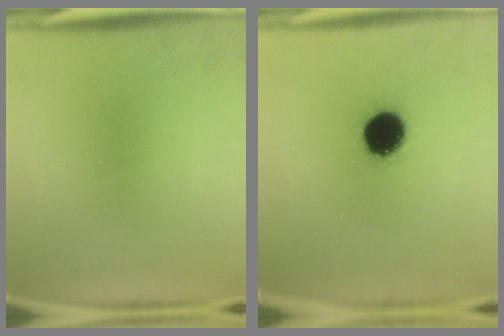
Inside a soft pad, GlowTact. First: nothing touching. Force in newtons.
{"total": 11.1}